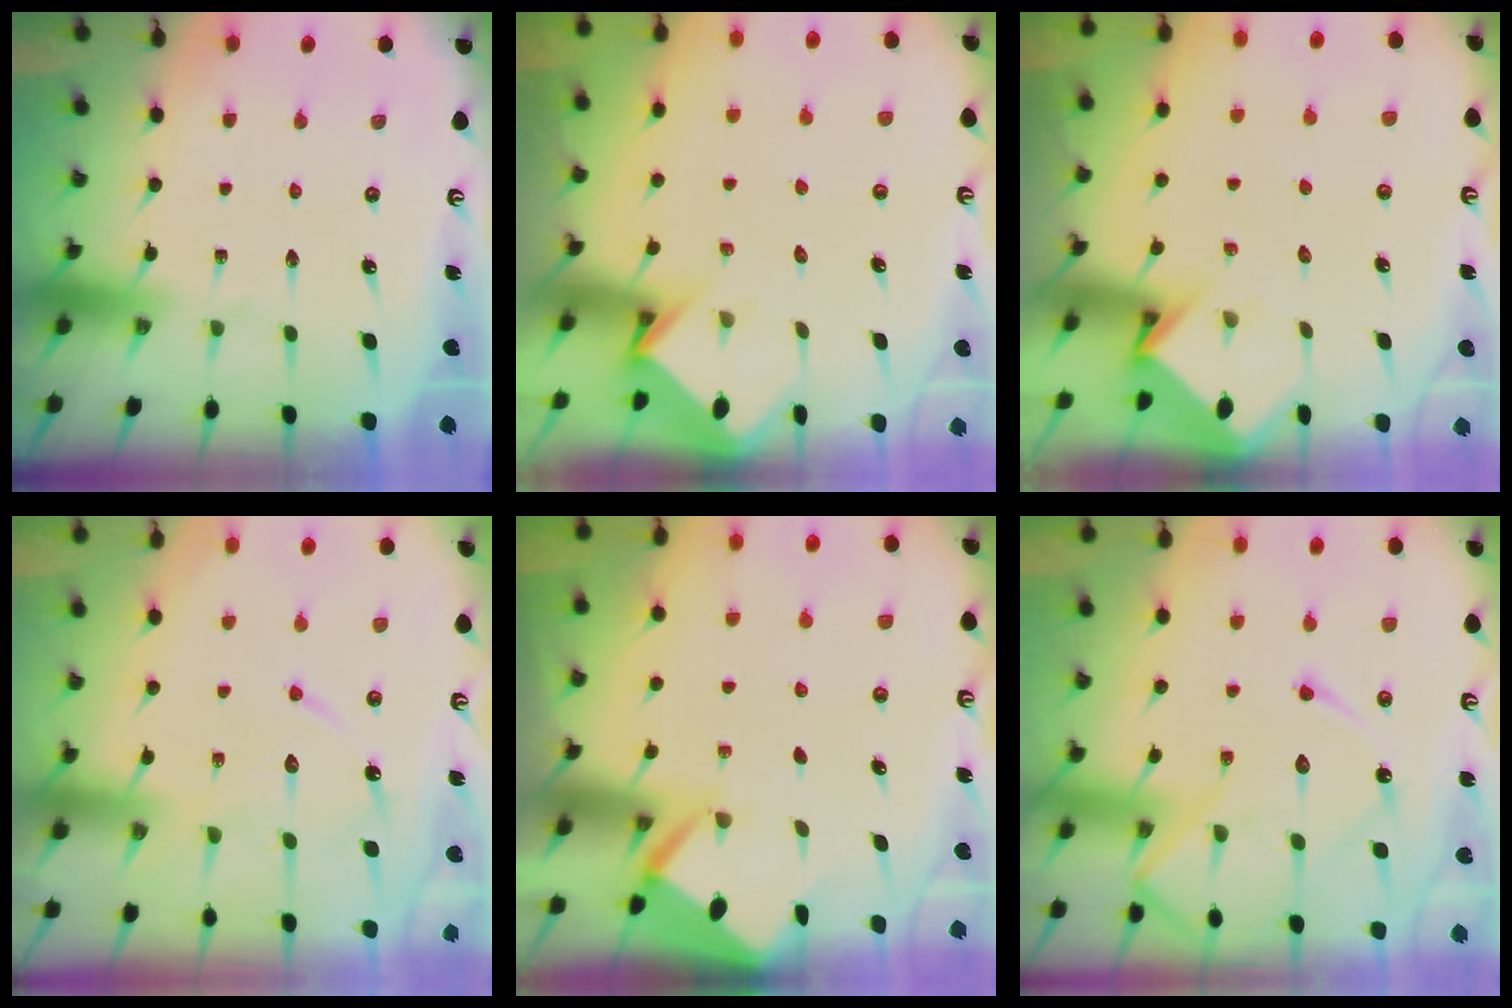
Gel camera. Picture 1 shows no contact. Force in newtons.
{"total": 3.4, "press": 3.4, "slide": 0.3}
{"total": 3.6, "press": 3.6, "slide": 0.3}
{"total": 12.1, "press": 12.1, "slide": 0.8}
{"total": 2.6, "press": 2.6, "slide": 0.3}
{"total": 14.3, "press": 14.3, "slide": 1.3}